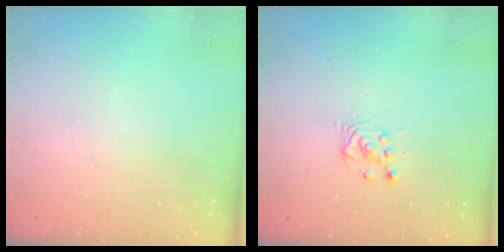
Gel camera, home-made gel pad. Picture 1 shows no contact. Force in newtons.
{"total": 3.7, "press": 3.7, "slide": 0.3}